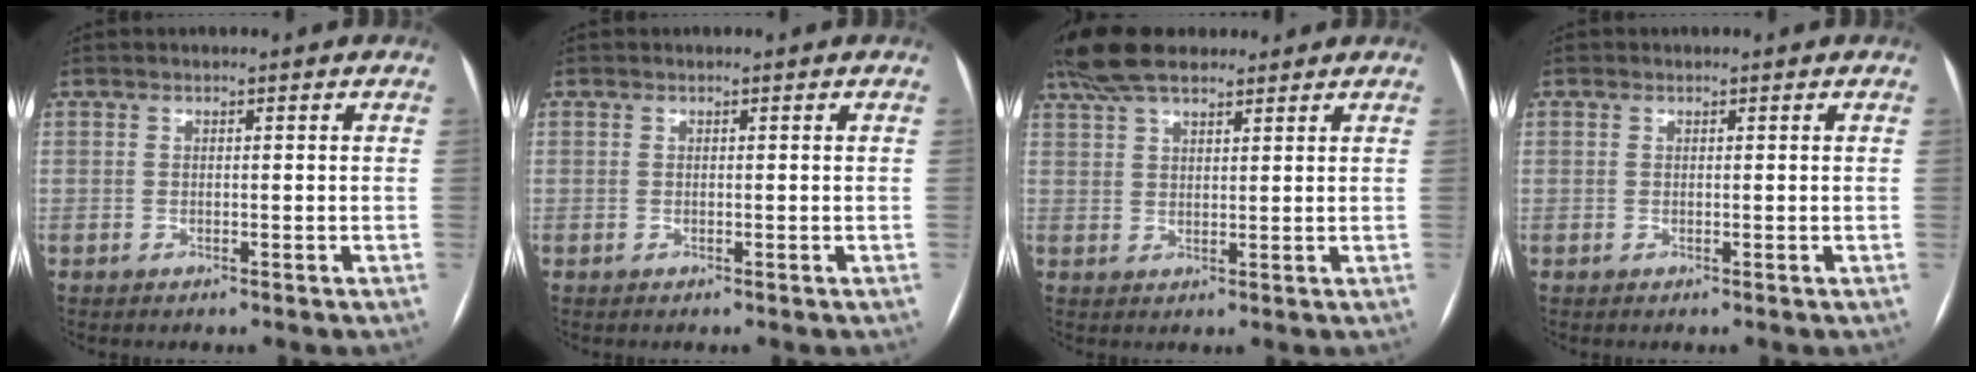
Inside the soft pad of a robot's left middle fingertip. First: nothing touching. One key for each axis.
{"total": 0.0}
{"total": 10.0, "fx": 8.0, "fy": 3.2, "fz": 5.1, "tx": -0.097, "ty": 0.040, "tz": 0.145}
{"total": 0.5, "fx": -0.2, "fy": -0.4, "fz": -0.3, "tx": 0.005, "ty": -0.005, "tz": -0.005}